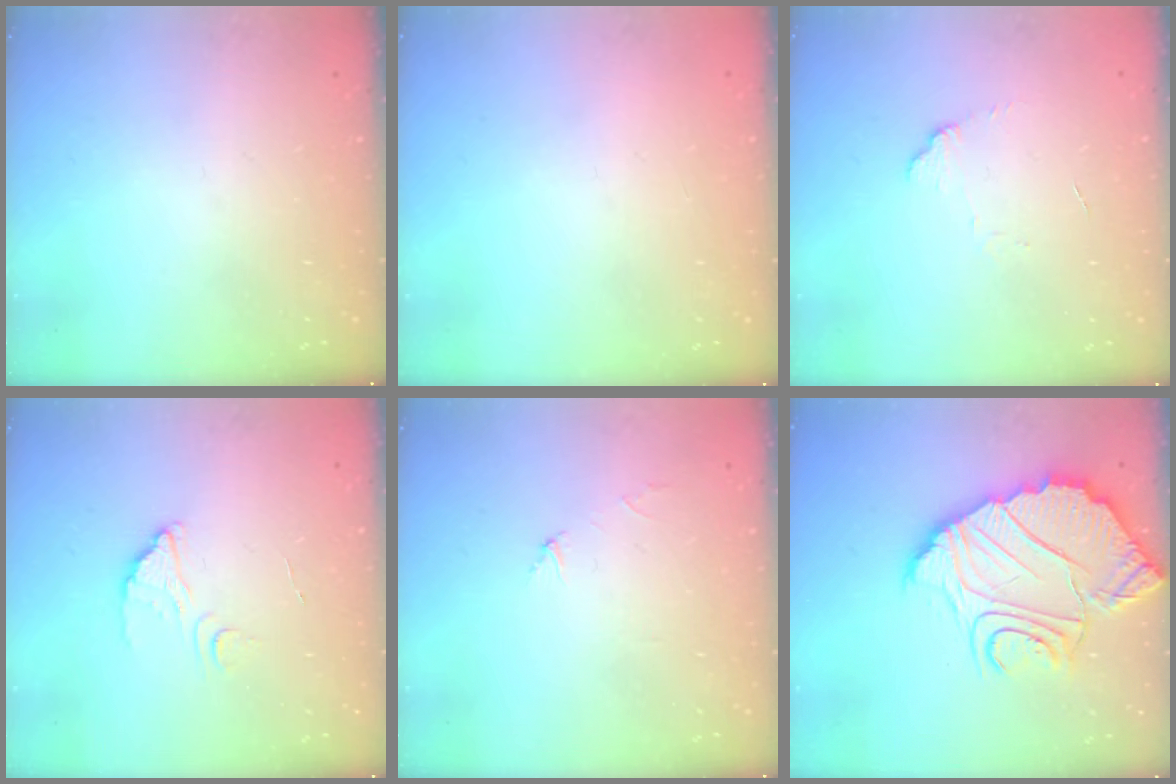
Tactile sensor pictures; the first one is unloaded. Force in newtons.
{"total": 2.1, "press": 2.1, "slide": 0.1}
{"total": 6.1, "press": 6.1, "slide": 0.5}
{"total": 4.4, "press": 4.3, "slide": 0.3}
{"total": 2.9, "press": 2.9, "slide": 0.3}
{"total": 14.8, "press": 14.7, "slide": 1.3}